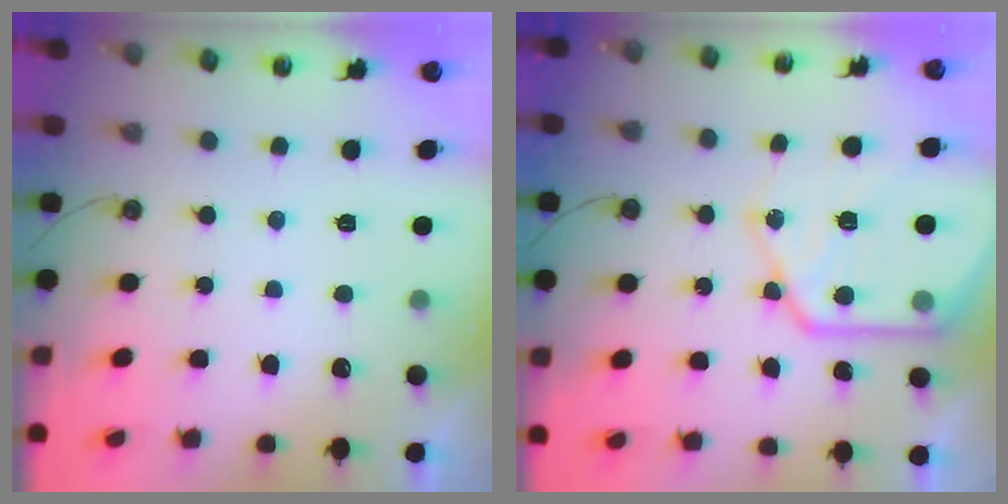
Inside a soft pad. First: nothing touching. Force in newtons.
{"total": 20.5, "press": 20.4, "slide": 2.2}